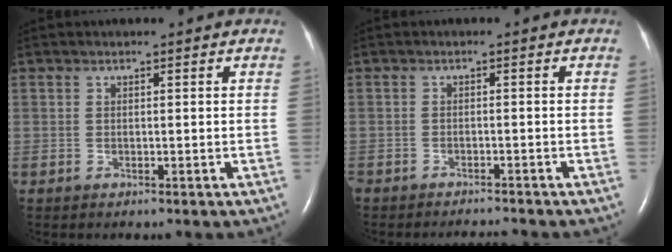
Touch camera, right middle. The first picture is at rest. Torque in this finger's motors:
{"motor_torque": [-0.41, -0.15, -0.10, 0.00]}